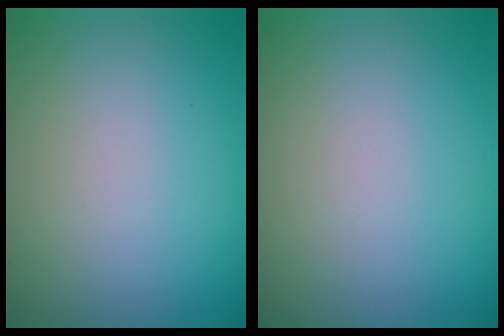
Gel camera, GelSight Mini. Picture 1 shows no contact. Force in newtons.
{"total": 0.0}